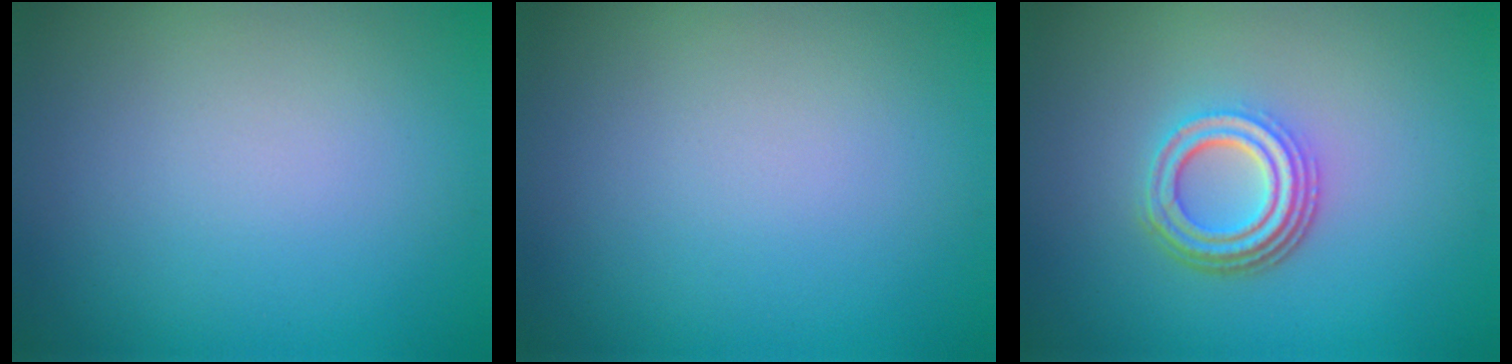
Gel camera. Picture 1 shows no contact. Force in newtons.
{"total": 0.0}
{"total": 4.2, "press": 3.1, "slide": 2.9}